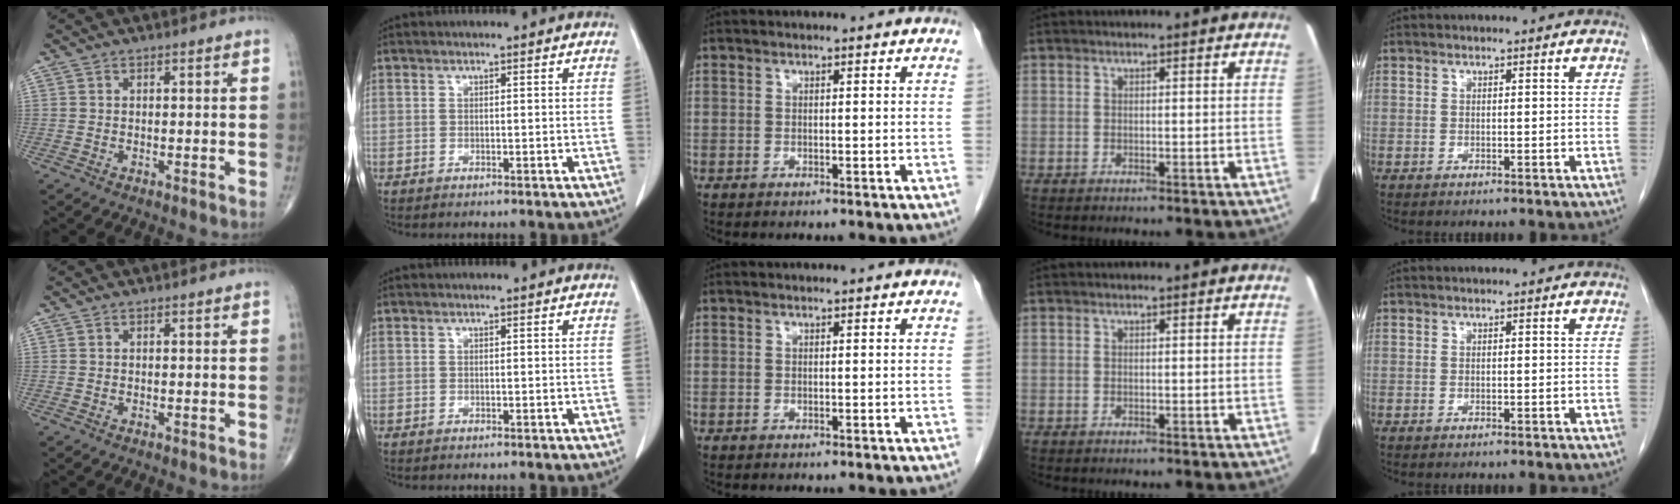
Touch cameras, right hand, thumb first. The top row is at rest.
{}